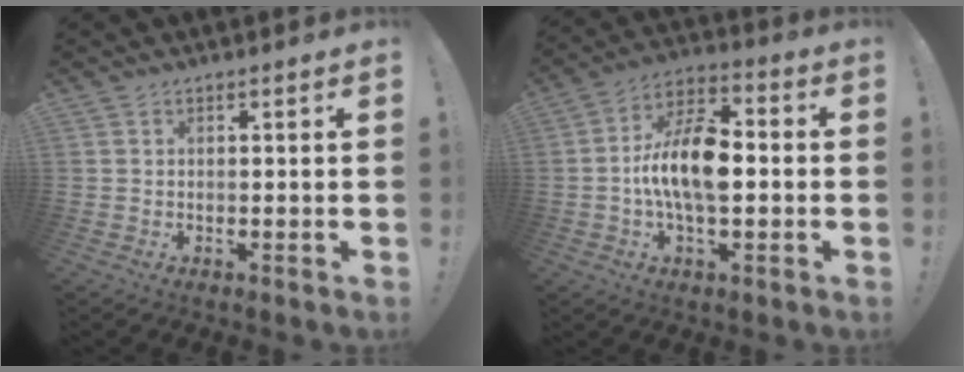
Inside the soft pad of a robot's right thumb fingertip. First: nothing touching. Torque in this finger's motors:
{"motor_torque": [2.58, 2.42, -0.04, 0.03, 0.49]}